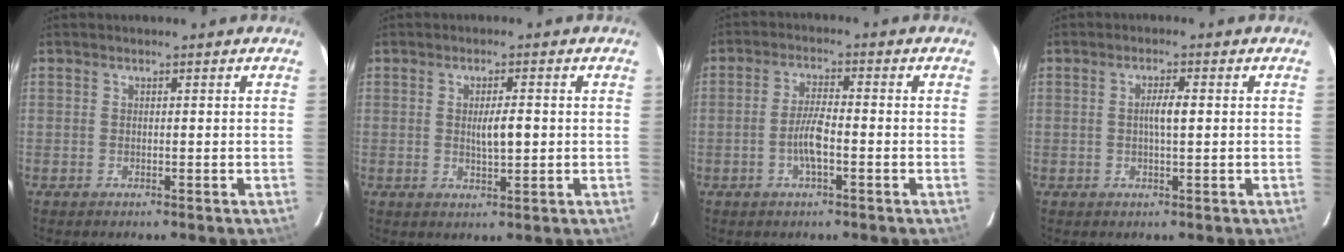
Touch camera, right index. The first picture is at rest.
{"total": 3.7, "force": [0.1, 0.7, 3.6], "torque": [-0.061, -0.002, 0.002]}
{"total": 4.7, "force": [-1.4, 0.9, 4.4], "torque": [-0.091, 0.005, -0.026]}
{"total": 2.8, "force": [0.2, 0.3, 2.7], "torque": [-0.051, 0.001, 0.002]}